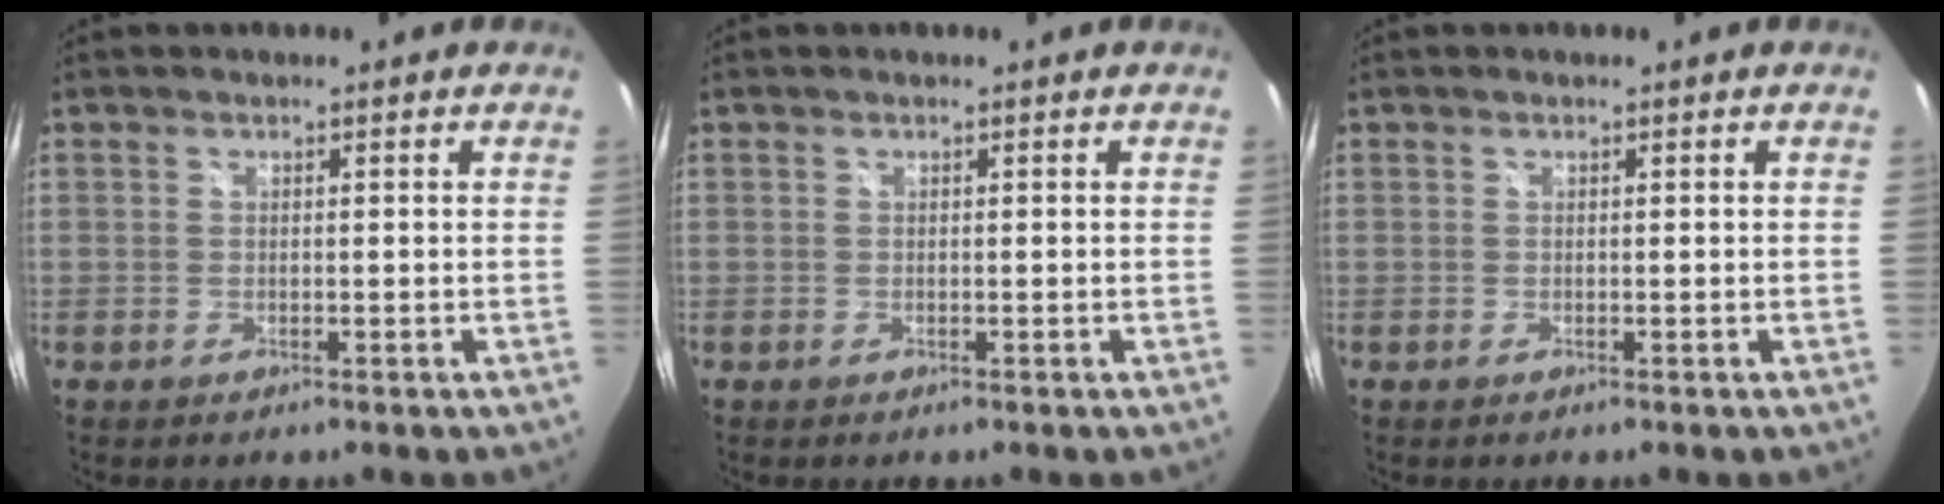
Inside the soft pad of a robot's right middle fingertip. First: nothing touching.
{"total": 0.0}
{"total": 0.0}